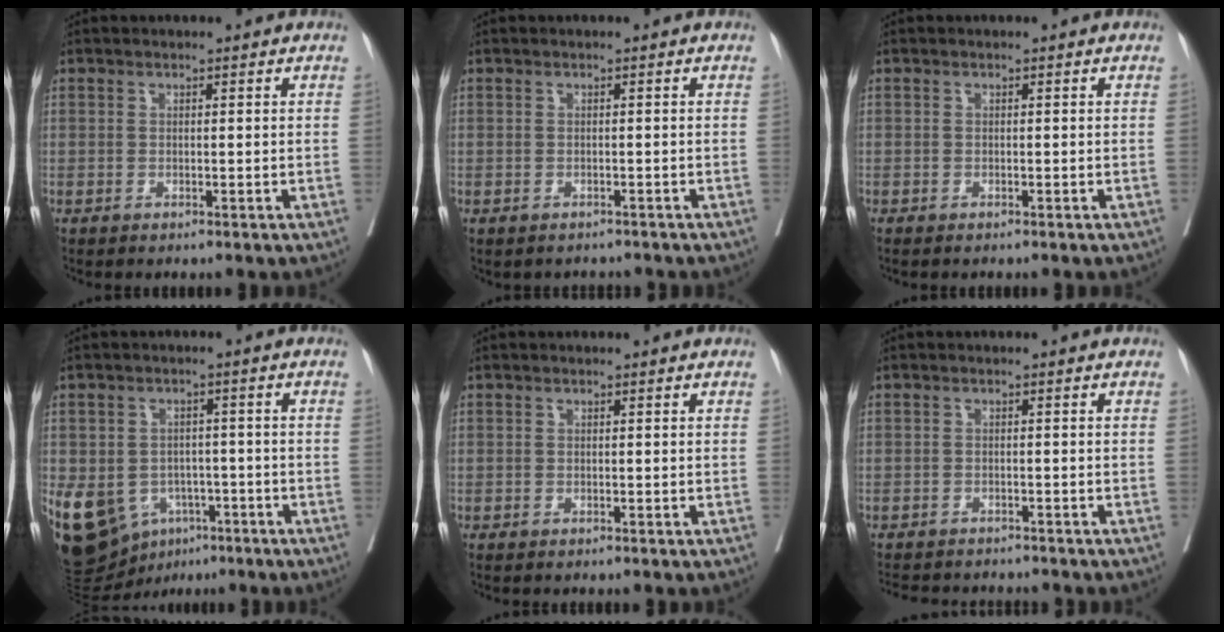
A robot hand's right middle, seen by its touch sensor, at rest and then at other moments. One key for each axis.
{"total": 2.0, "fx": -1.8, "fy": 0.8, "fz": 0.5, "tx": -0.009, "ty": -0.002, "tz": -0.022}
{"total": 1.1, "fx": -1.0, "fy": 0.0, "fz": 0.6, "tx": -0.004, "ty": 0.003, "tz": -0.012}
{"total": 16.0, "fx": -7.0, "fy": 11.9, "fz": 8.1, "tx": -0.190, "ty": 0.009, "tz": -0.097}
{"total": 1.0, "fx": -0.9, "fy": 0.0, "fz": 0.5, "tx": -0.003, "ty": 0.004, "tz": -0.011}
{"total": 10.2, "fx": -9.4, "fy": 2.0, "fz": 3.2, "tx": -0.057, "ty": -0.005, "tz": -0.122}